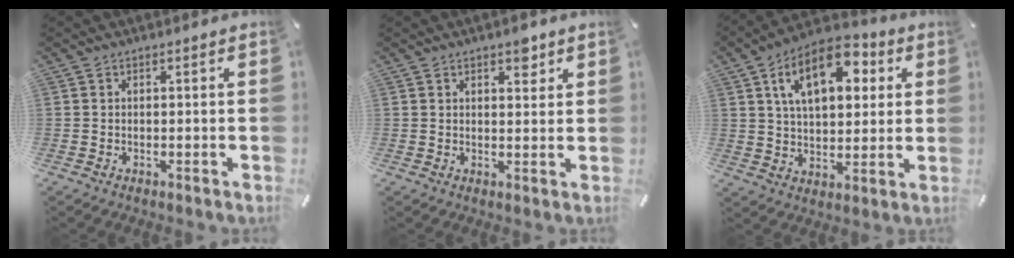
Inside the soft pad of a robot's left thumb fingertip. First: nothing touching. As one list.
[{"total": 3.9, "force": [2.5, 2.1, 2.2], "torque": [-0.016, -0.009, 0.037]}, {"total": 15.3, "force": [6.4, 8.9, 10.7], "torque": [-0.173, -0.003, 0.111]}]